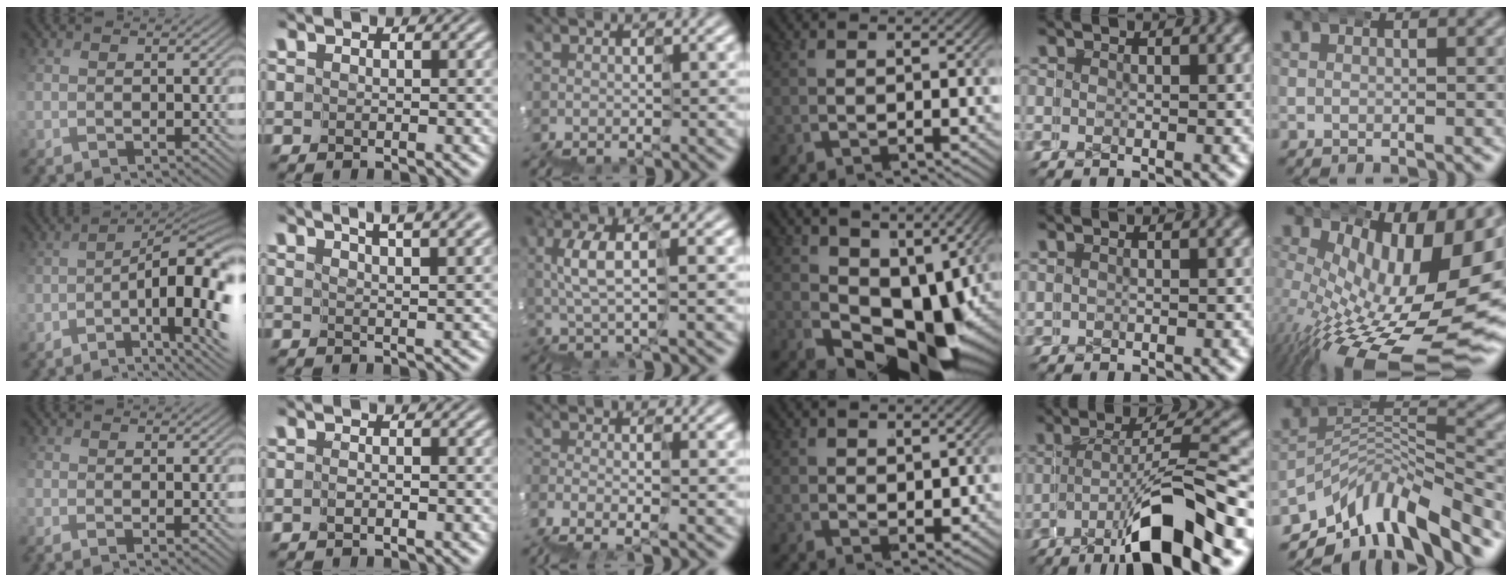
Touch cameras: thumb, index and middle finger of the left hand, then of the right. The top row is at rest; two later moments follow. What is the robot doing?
{"motion": "wrap", "object": "duck tape"}